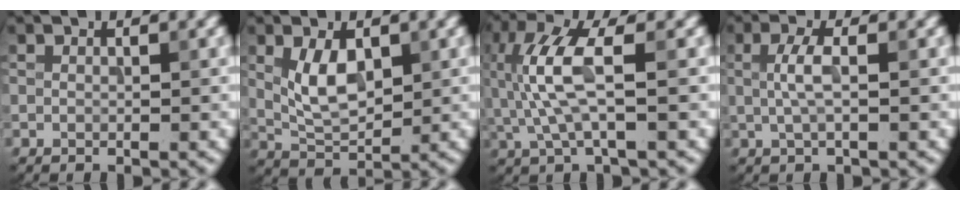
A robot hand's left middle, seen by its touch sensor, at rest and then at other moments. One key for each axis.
{"total": 4.3, "fx": 1.0, "fy": 2.3, "fz": 3.5, "tx": -0.073, "ty": -0.003, "tz": 0.021}
{"total": 6.1, "fx": 0.1, "fy": 1.8, "fz": 5.8, "tx": -0.147, "ty": 0.008, "tz": 0.002}
{"total": 2.4, "fx": 0.2, "fy": 0.6, "fz": 2.3, "tx": -0.049, "ty": 0.006, "tz": 0.004}